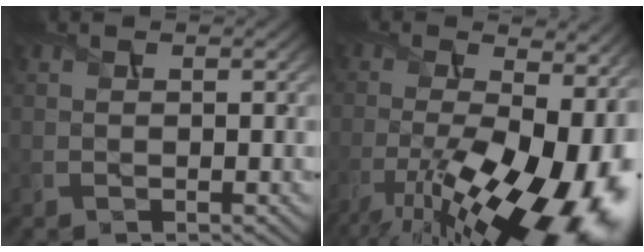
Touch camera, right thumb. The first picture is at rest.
{"total": 20.2, "force": [-8.2, 8.4, 16.5], "torque": [-0.262, -0.037, -0.113]}